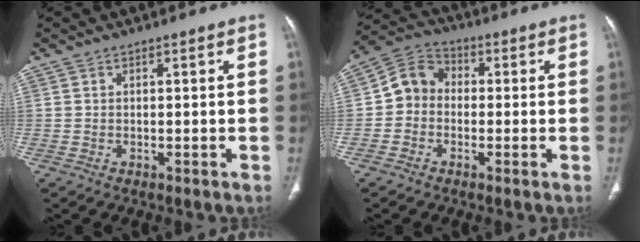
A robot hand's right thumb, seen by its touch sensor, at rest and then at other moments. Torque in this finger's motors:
{"motor_torque": [-0.26, 0.38, 0.21, -0.43, 0.13]}